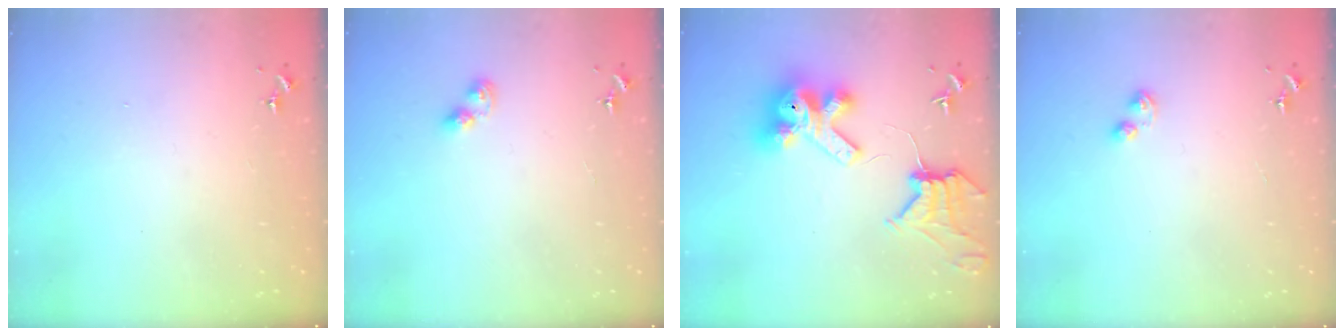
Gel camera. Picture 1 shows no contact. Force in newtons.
{"total": 4.2, "press": 4.2, "slide": 0.5}
{"total": 18.0, "press": 17.9, "slide": 2.0}
{"total": 2.9, "press": 2.9, "slide": 0.4}